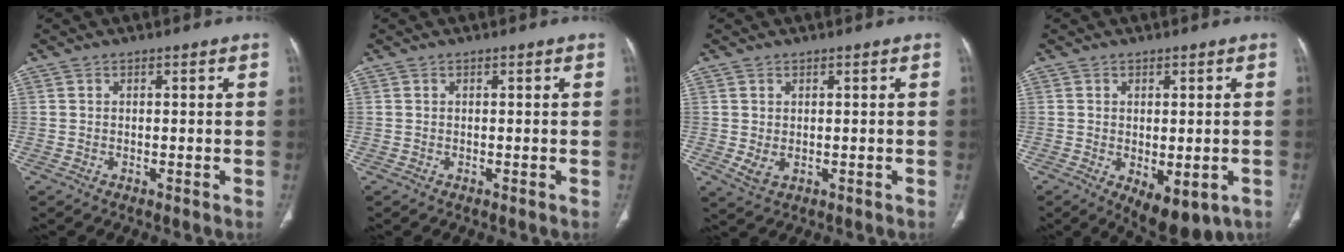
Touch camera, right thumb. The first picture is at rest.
{"total": 0.0}
{"total": 2.4, "force": [-0.1, 1.6, 1.8], "torque": [-0.037, -0.005, 0.008]}
{"total": 9.0, "force": [-3.6, 4.5, 6.8], "torque": [-0.078, -0.002, -0.036]}